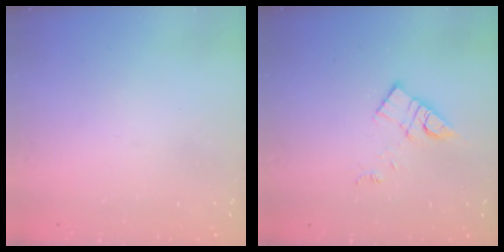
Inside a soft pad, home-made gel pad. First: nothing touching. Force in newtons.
{"total": 10.4, "press": 10.4, "slide": 0.6}